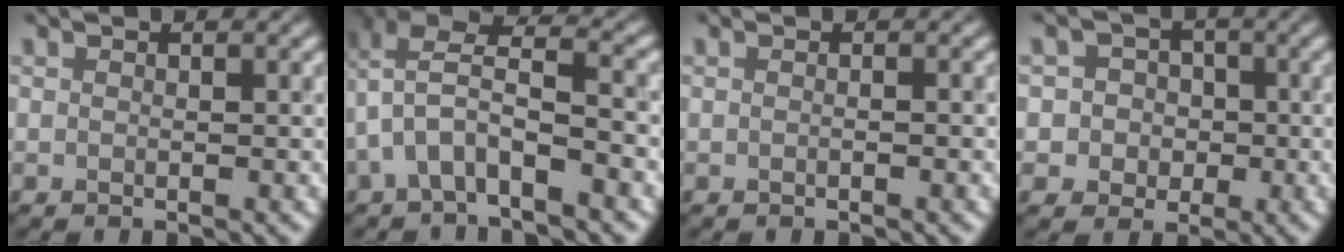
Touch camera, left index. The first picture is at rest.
{"total": 4.9, "force": [-1.5, 2.2, 4.1], "torque": [-0.086, 0.018, -0.026]}
{"total": 1.0, "force": [-0.1, 0.6, 0.8], "torque": [0.006, -0.011, -0.016]}
{"total": 4.0, "force": [-0.4, 4.0, 0.6], "torque": [0.014, 0.024, -0.021]}